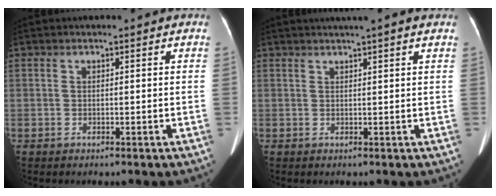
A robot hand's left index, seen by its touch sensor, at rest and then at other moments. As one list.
[{"total": 4.4, "force": [3.5, -0.1, 2.6], "torque": [-0.039, 0.028, 0.047]}]